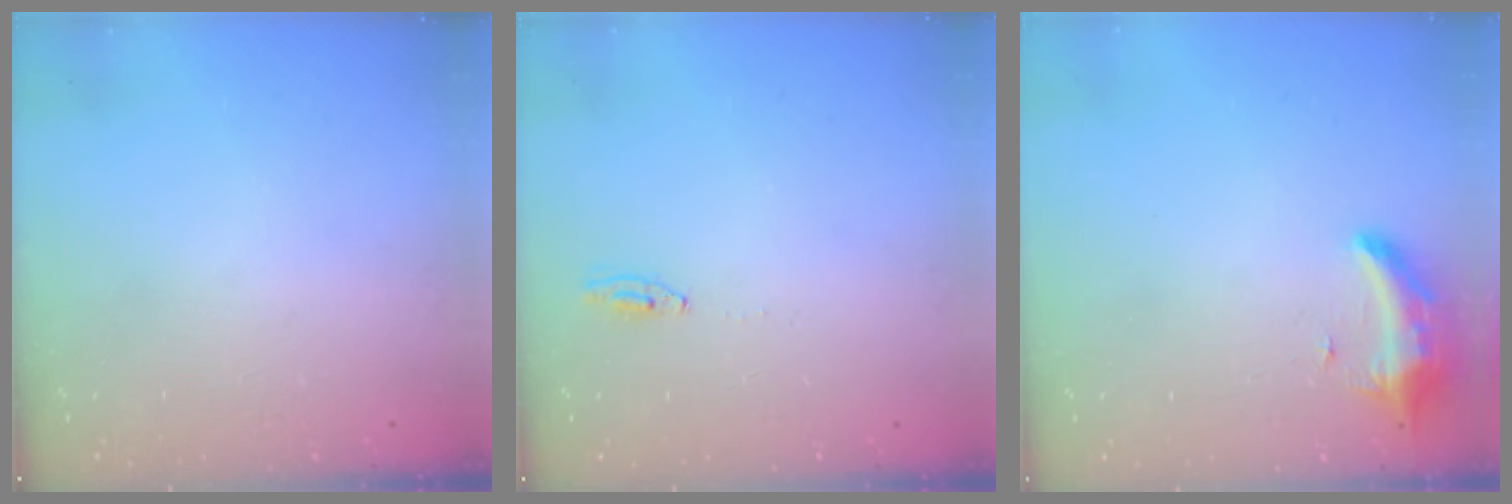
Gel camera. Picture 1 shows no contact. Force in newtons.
{"total": 2.0, "press": 2.0, "slide": 0.2}
{"total": 8.5, "press": 8.4, "slide": 1.4}